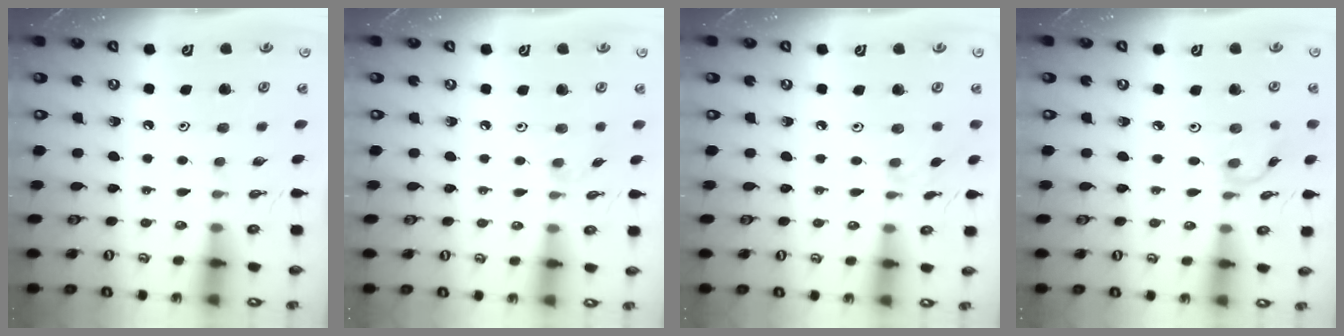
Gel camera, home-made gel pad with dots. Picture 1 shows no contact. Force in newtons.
{"total": 3.1, "press": 3.1, "slide": 0.4}
{"total": 2.5, "press": 2.5, "slide": 0.5}
{"total": 2.6, "press": 2.6, "slide": 0.2}